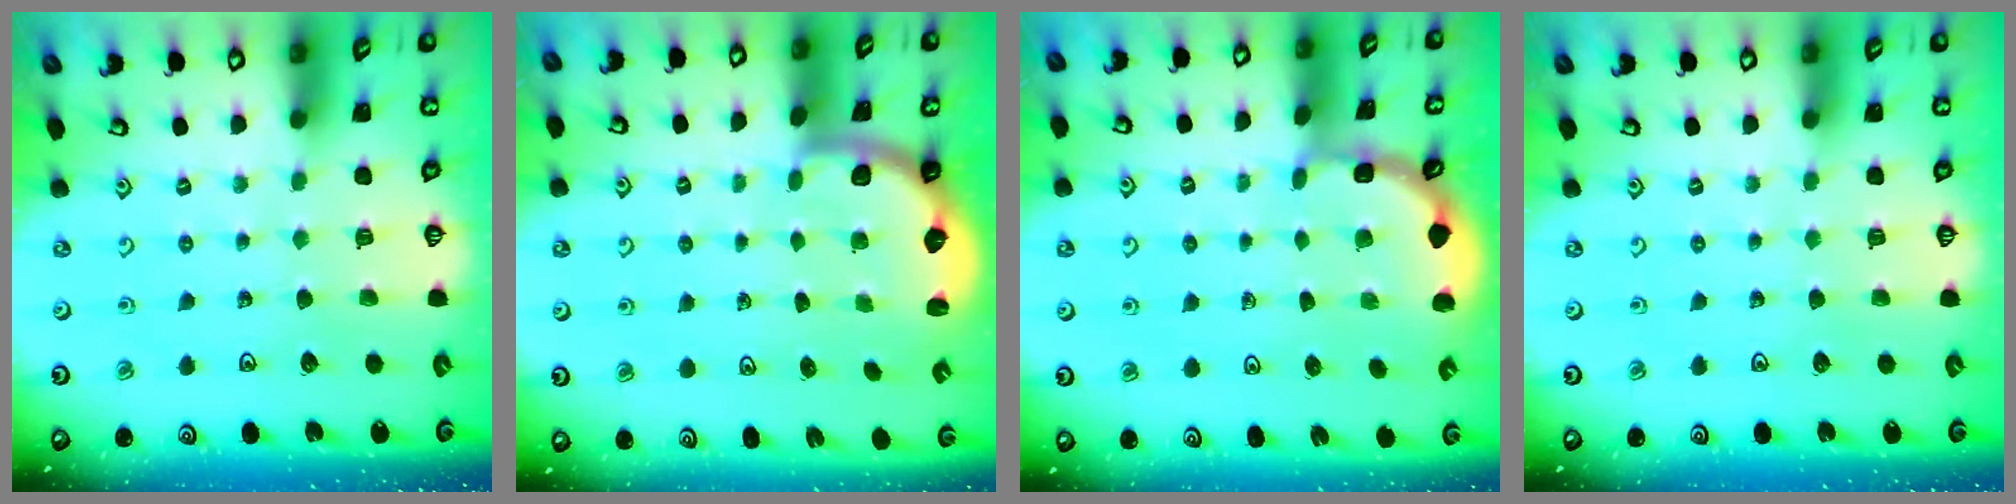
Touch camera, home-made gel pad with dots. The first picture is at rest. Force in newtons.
{"total": 2.1, "press": 1.9, "slide": 1.0}
{"total": 2.0, "press": 2.0, "slide": 0.1}
{"total": 0.0}